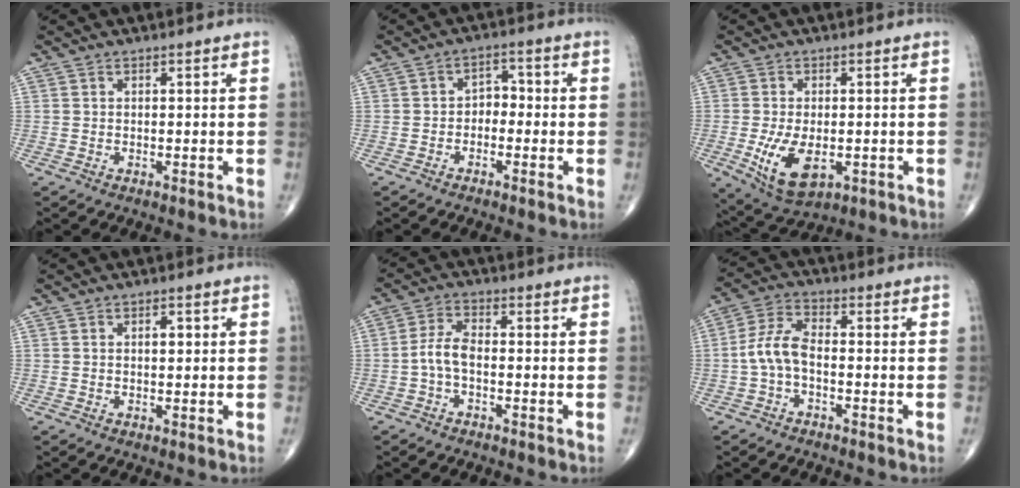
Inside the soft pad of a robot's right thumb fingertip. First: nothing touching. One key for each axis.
{"total": 4.8, "fx": -1.5, "fy": 3.5, "fz": 2.9, "tx": -0.017, "ty": 0.030, "tz": -0.040}
{"total": 9.4, "fx": -2.2, "fy": 5.1, "fz": 7.6, "tx": -0.135, "ty": -0.010, "tz": -0.022}
{"total": 1.6, "fx": 0.3, "fy": 0.9, "fz": 1.3, "tx": -0.016, "ty": 0.001, "tz": 0.002}
{"total": 4.5, "fx": -1.2, "fy": 2.2, "fz": 3.8, "tx": -0.077, "ty": 0.018, "tz": -0.030}
{"total": 6.5, "fx": -1.5, "fy": 3.3, "fz": 5.4, "tx": -0.116, "ty": 0.024, "tz": -0.037}